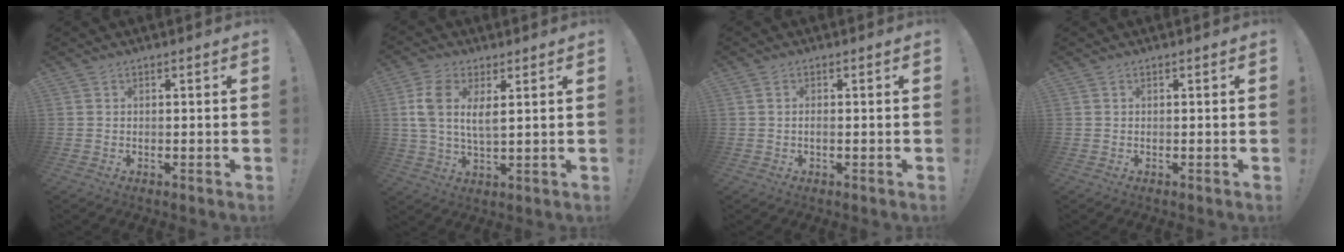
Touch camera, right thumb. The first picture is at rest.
{"total": 8.8, "force": [3.5, 4.0, 7.0], "torque": [-0.133, -0.016, 0.062]}
{"total": 1.1, "force": [-0.4, 0.4, 0.9], "torque": [-0.021, 0.004, -0.007]}
{"total": 0.0}